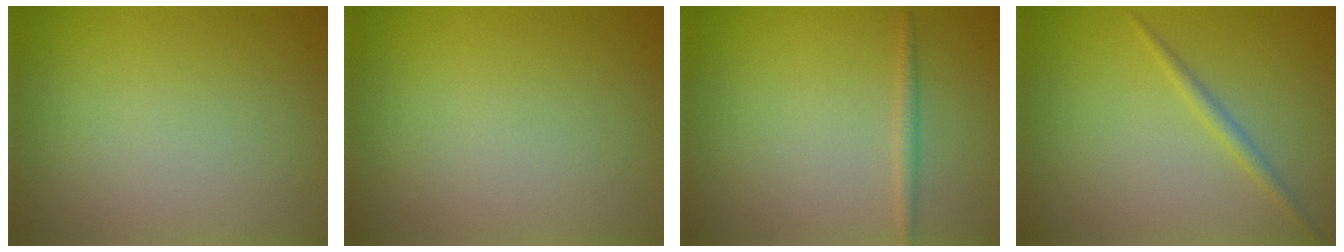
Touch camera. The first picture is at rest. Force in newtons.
{"total": 0.0}
{"total": 1.1, "press": 1.1, "slide": 0.1}
{"total": 1.3, "press": 1.3, "slide": 0.1}